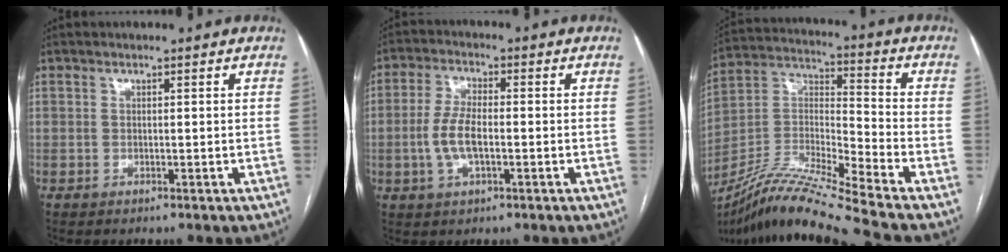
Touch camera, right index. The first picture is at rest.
{"total": 5.9, "force": [-1.0, 2.1, 5.5], "torque": [-0.123, 0.003, -0.020]}
{"total": 17.8, "force": [-15.2, -2.1, 9.0], "torque": [-0.185, -0.003, -0.282]}